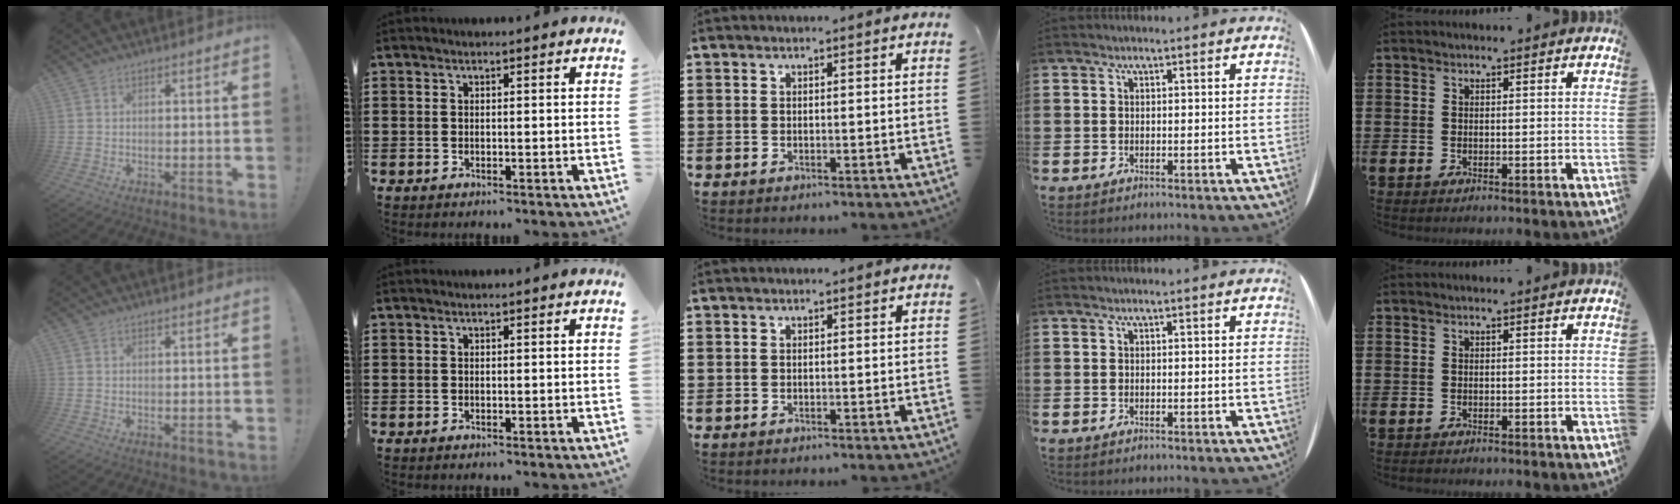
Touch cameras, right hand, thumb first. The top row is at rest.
{}